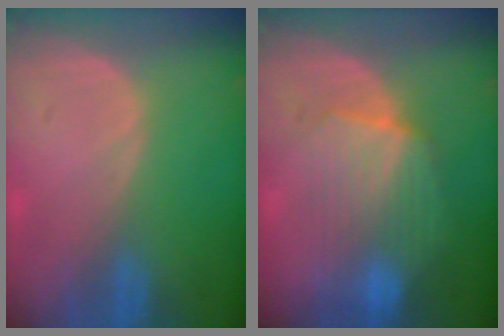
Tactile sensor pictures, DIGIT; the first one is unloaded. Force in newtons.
{"total": 7.7, "press": 7.6, "slide": 0.7}